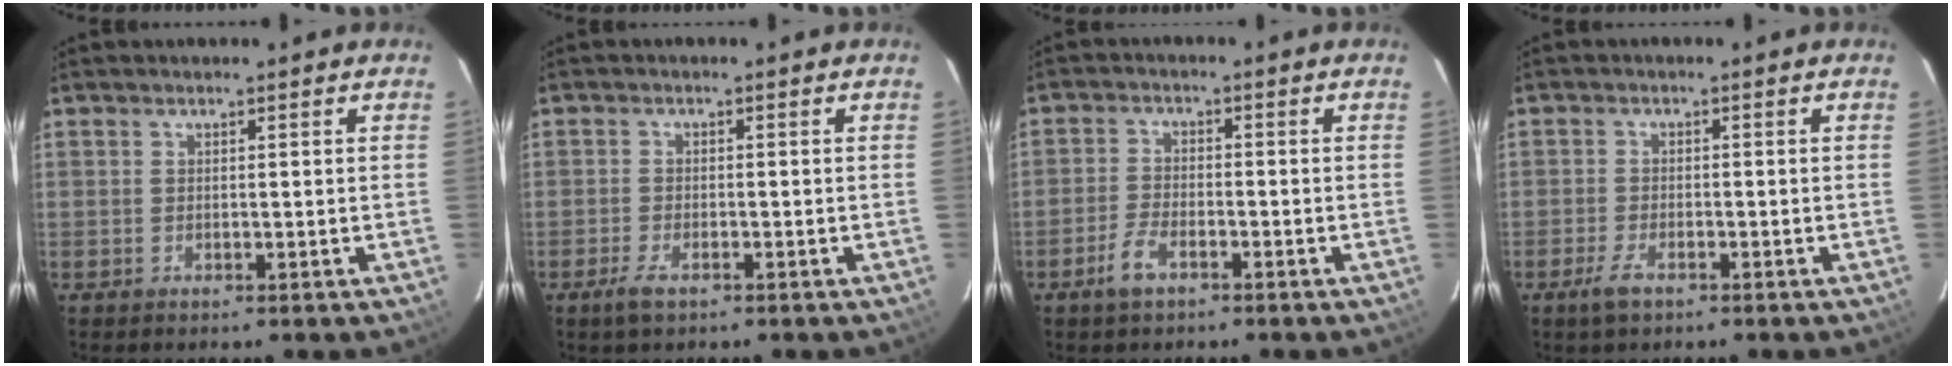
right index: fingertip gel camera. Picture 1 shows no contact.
{"total": 3.0, "force": [-2.0, 1.1, 2.0], "torque": [-0.050, -0.004, -0.039]}
{"total": 4.5, "force": [-2.9, 1.8, 2.9], "torque": [-0.073, 0.000, -0.056]}
{"total": 3.4, "force": [-2.3, 1.3, 2.1], "torque": [-0.057, -0.004, -0.044]}